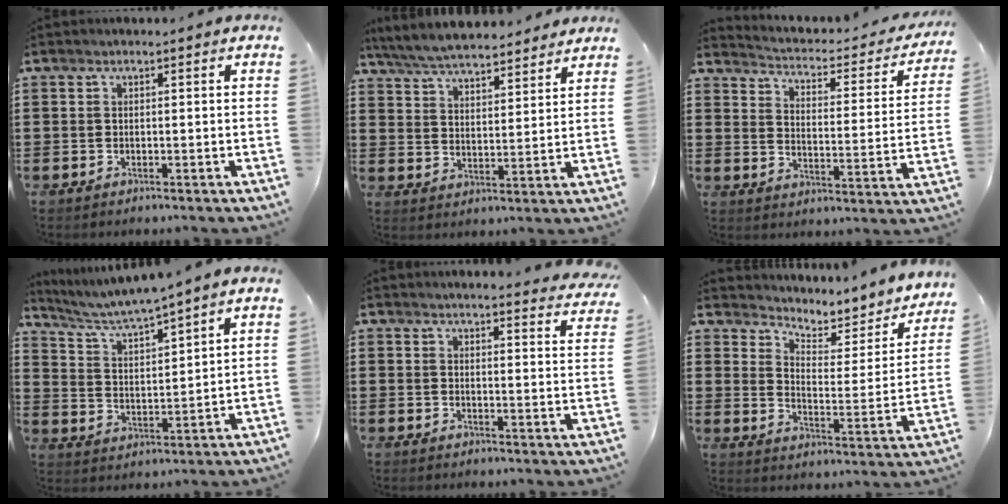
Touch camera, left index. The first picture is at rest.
{"total": 6.2, "force": [6.0, 0.7, 1.5], "torque": [-0.055, -0.026, 0.107]}
{"total": 2.1, "force": [2.0, 0.2, 0.5], "torque": [-0.029, -0.025, 0.022]}
{"total": 4.7, "force": [4.3, -0.8, 1.8], "torque": [-0.057, -0.031, 0.068]}
{"total": 3.1, "force": [3.0, -0.5, 0.4], "torque": [-0.012, -0.020, 0.052]}
{"total": 4.0, "force": [3.7, 1.0, 1.1], "torque": [-0.040, -0.037, 0.054]}